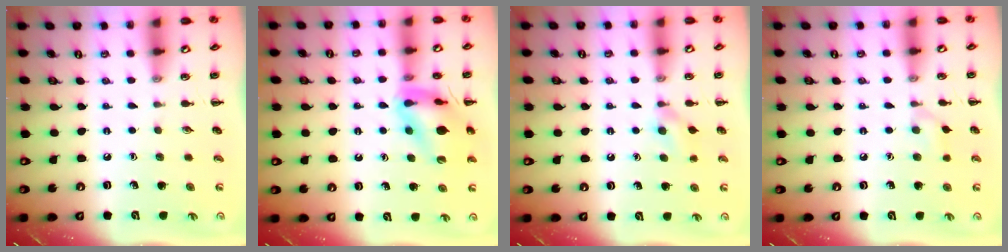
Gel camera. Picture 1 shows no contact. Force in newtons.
{"total": 13.2, "press": 13.1, "slide": 1.7}
{"total": 4.9, "press": 4.8, "slide": 1.2}
{"total": 6.0, "press": 5.6, "slide": 2.0}